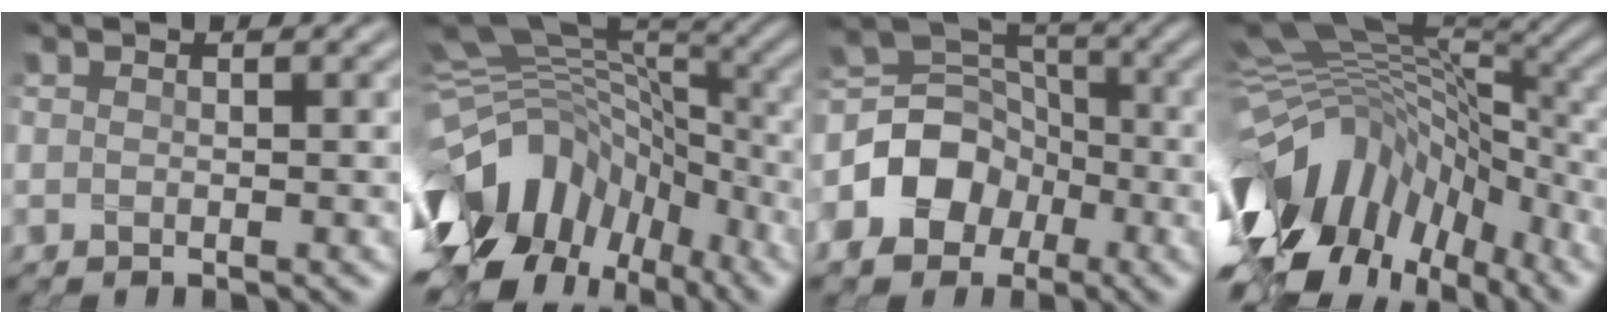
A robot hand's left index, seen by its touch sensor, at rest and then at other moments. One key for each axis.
{"total": 15.3, "fx": -7.2, "fy": 9.7, "fz": 9.5, "tx": -0.194, "ty": 0.010, "tz": -0.086}
{"total": 7.4, "fx": -2.9, "fy": 5.6, "fz": 3.7, "tx": -0.064, "ty": 0.014, "tz": -0.061}
{"total": 14.3, "fx": -5.6, "fy": 7.8, "fz": 10.6, "tx": -0.221, "ty": 0.006, "tz": -0.095}